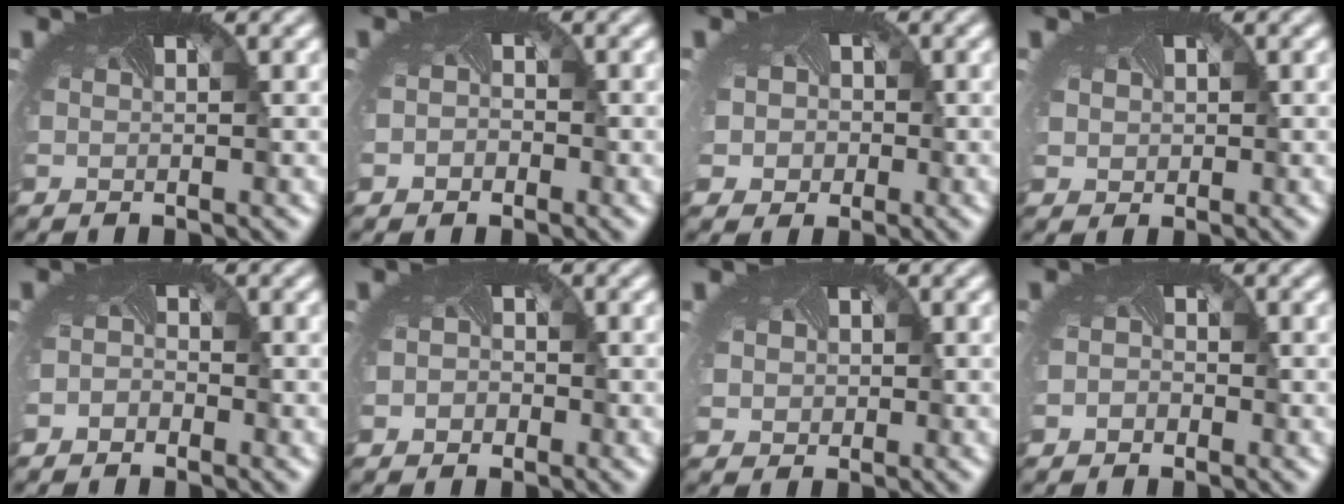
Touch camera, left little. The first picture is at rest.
{"total": 1.3, "force": [-0.6, 1.1, 0.3], "torque": [-0.005, -0.012, -0.008]}
{"total": 4.5, "force": [-0.7, 4.0, 1.8], "torque": [-0.029, -0.008, -0.025]}
{"total": 1.4, "force": [0.3, 1.4, 0.1], "torque": [-0.008, -0.005, 0.005]}
{"total": 1.0, "force": [-0.8, 0.5, -0.3], "torque": [0.007, -0.011, -0.014]}
{"total": 1.4, "force": [-0.6, 1.3, 0.2], "torque": [-0.001, -0.009, -0.010]}
{"total": 2.1, "force": [0.2, 2.0, 0.7], "torque": [-0.014, -0.001, 0.005]}
{"total": 1.0, "force": [-0.6, 0.8, -0.1], "torque": [0.003, -0.011, -0.008]}